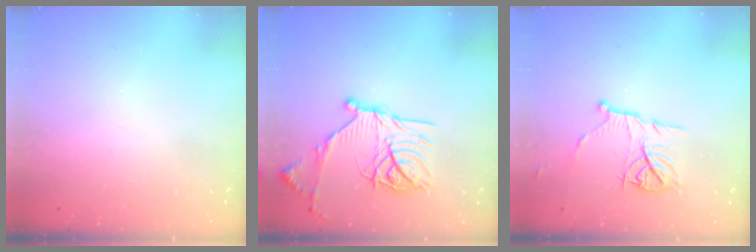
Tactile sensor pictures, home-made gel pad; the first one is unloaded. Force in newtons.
{"total": 19.9, "press": 19.8, "slide": 1.5}
{"total": 10.3, "press": 10.3, "slide": 0.6}